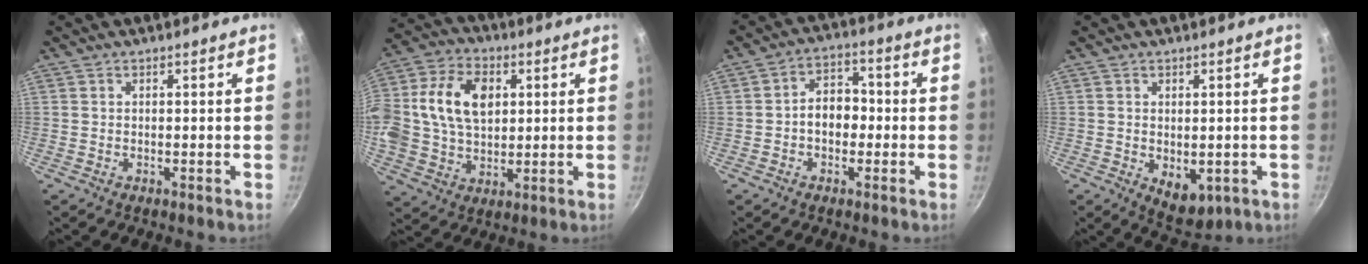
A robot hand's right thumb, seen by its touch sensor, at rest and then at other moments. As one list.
[{"total": 18.2, "force": [3.5, 12.8, 12.5], "torque": [-0.228, 0.018, 0.054]}, {"total": 7.0, "force": [-0.9, 5.1, 4.7], "torque": [-0.032, 0.026, -0.023]}, {"total": 6.4, "force": [-1.0, 4.1, 4.8], "torque": [-0.054, -0.013, -0.001]}]